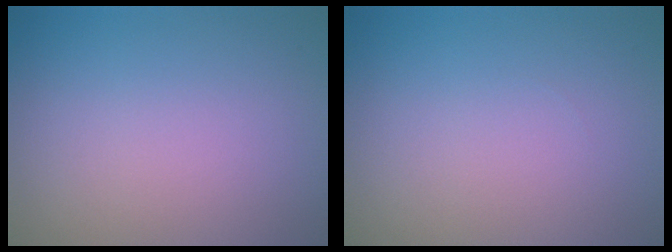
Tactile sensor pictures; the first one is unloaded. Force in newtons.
{"total": 0.0}